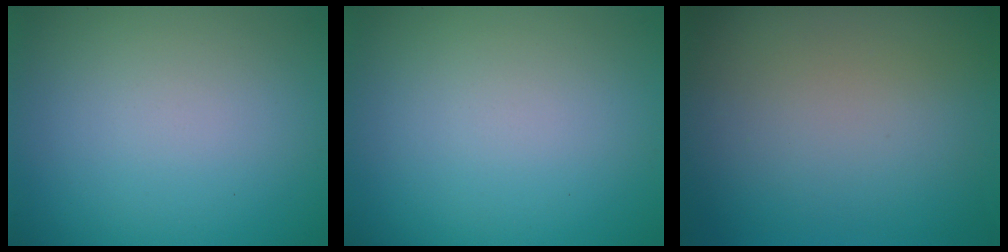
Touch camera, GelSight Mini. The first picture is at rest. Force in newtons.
{"total": 0.0}
{"total": 0.0}